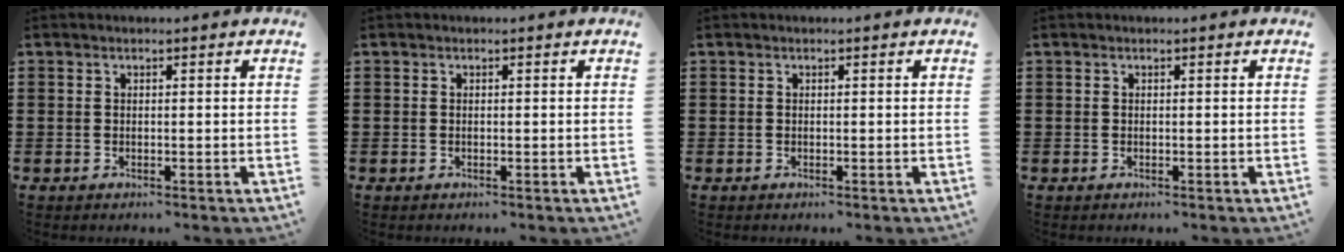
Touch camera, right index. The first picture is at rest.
{"total": 0.0}
{"total": 0.0}
{"total": 0.0}